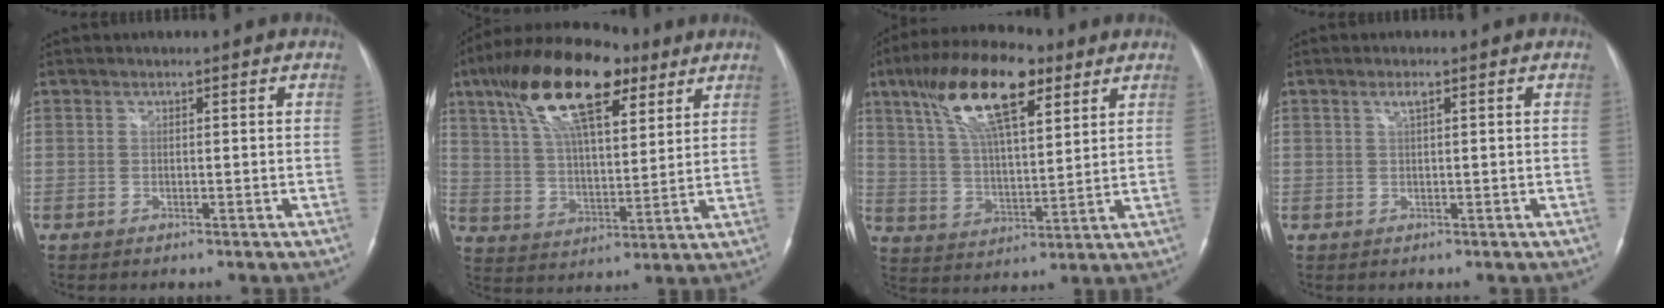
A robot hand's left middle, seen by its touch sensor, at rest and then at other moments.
{"total": 19.3, "force": [10.9, 6.8, 14.4], "torque": [-0.280, 0.036, 0.193]}
{"total": 16.4, "force": [9.1, 5.2, 12.6], "torque": [-0.242, 0.024, 0.167]}
{"total": 1.2, "force": [0.6, 0.3, 1.0], "torque": [-0.019, 0.002, 0.011]}